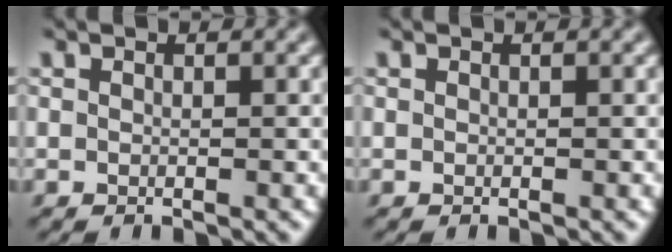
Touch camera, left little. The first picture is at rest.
{"total": 0.0}